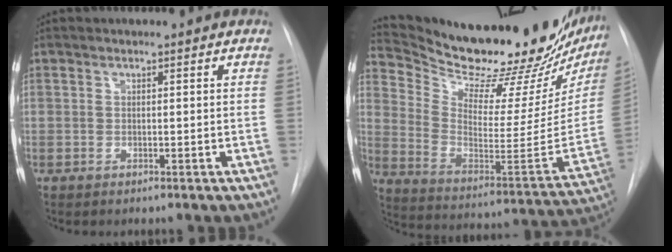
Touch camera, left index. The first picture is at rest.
{"total": 31.4, "force": [27.8, 6.8, 12.8], "torque": [-0.213, -0.095, 0.378]}